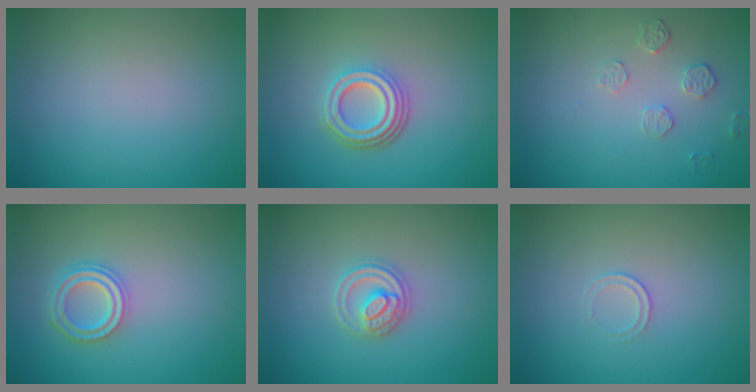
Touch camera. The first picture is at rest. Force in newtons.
{"total": 4.2, "press": 3.1, "slide": 2.9}
{"total": 1.7, "press": 1.0, "slide": 1.4}
{"total": 3.3, "press": 2.6, "slide": 2.1}
{"total": 2.8, "press": 2.8, "slide": 0.3}
{"total": 0.7, "press": 0.3, "slide": 0.6}